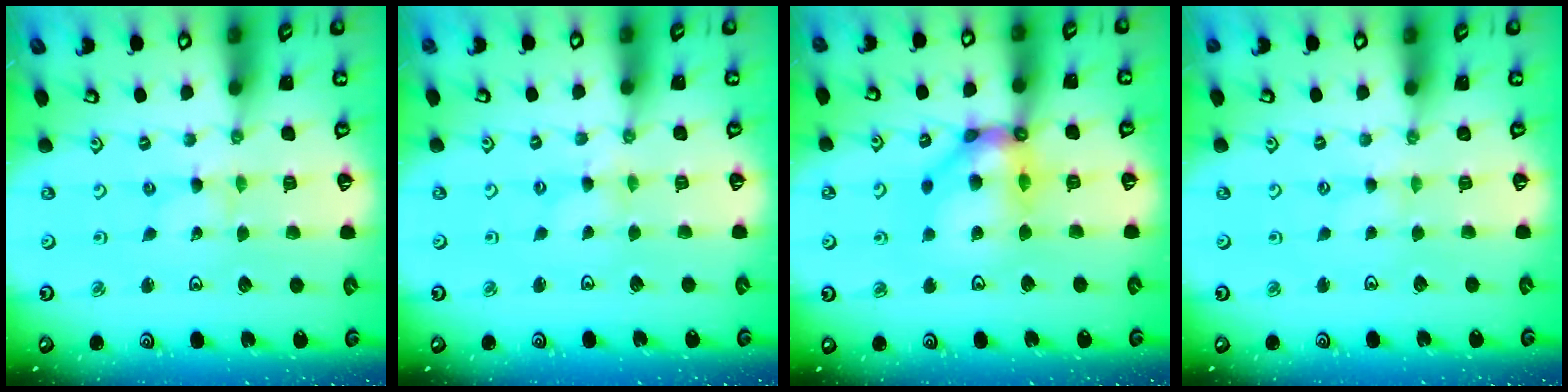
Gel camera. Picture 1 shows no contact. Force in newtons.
{"total": 0.7, "press": 0.6, "slide": 0.2}
{"total": 12.7, "press": 12.6, "slide": 1.8}
{"total": 0.7, "press": 0.6, "slide": 0.2}